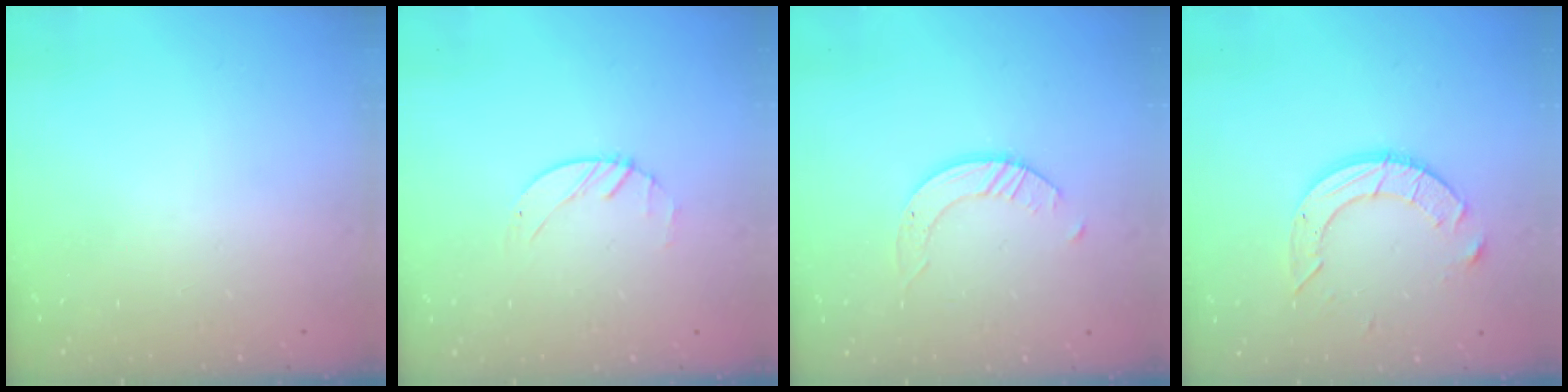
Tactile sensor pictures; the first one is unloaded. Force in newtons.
{"total": 1.2, "press": 1.2, "slide": 0.2}
{"total": 2.9, "press": 2.9, "slide": 0.3}
{"total": 9.8, "press": 9.8, "slide": 0.9}